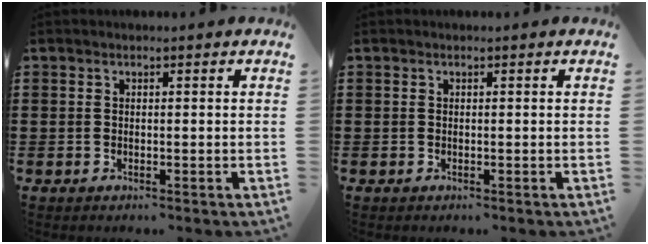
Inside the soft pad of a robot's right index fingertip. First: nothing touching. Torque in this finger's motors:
{"motor_torque": [0.00, 0.00, 0.00, -0.01]}